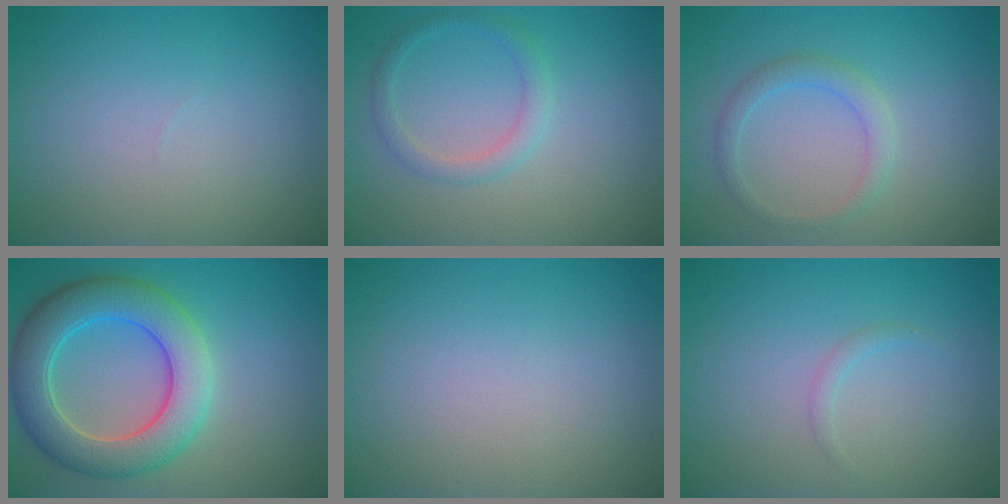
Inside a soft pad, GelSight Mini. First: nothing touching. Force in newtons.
{"total": 1.9, "press": 1.9, "slide": 0.1}
{"total": 1.8, "press": 1.8, "slide": 0.0}
{"total": 6.7, "press": 6.7, "slide": 0.5}
{"total": 0.0}
{"total": 0.7, "press": 0.7, "slide": 0.1}